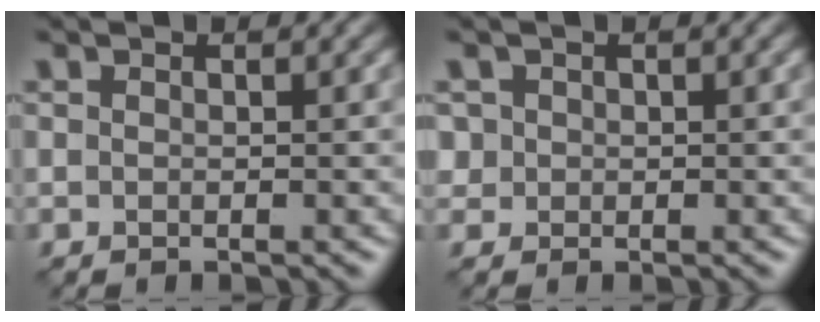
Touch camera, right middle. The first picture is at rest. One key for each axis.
{"total": 1.3, "fx": 0.2, "fy": 1.3, "fz": 0.2, "tx": 0.003, "ty": -0.003, "tz": 0.005}